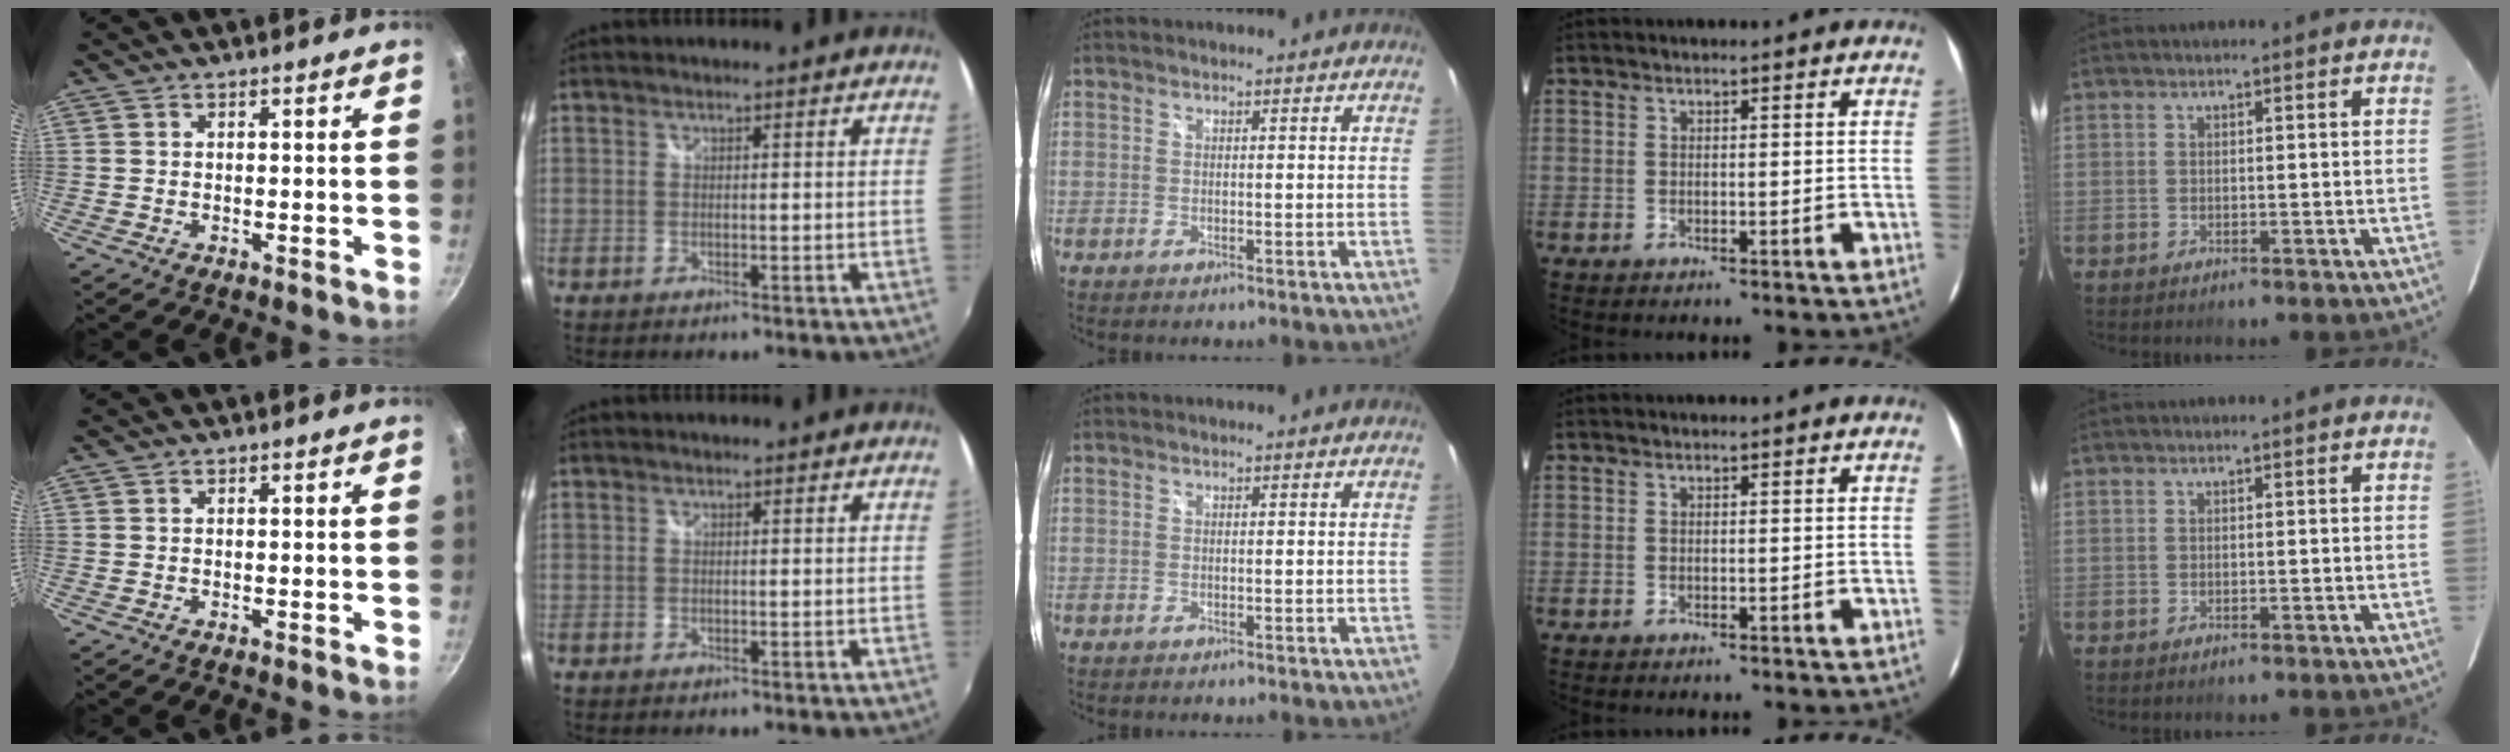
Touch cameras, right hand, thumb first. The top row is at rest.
{}